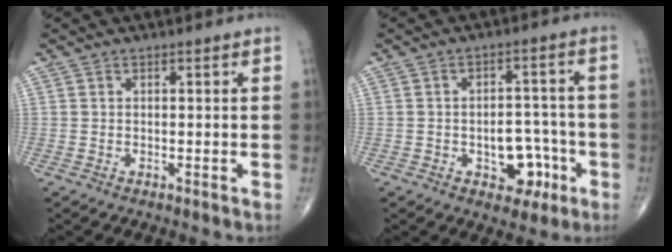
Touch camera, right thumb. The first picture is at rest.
{"total": 8.1, "force": [-3.1, 5.3, 5.2], "torque": [-0.032, 0.034, -0.035]}